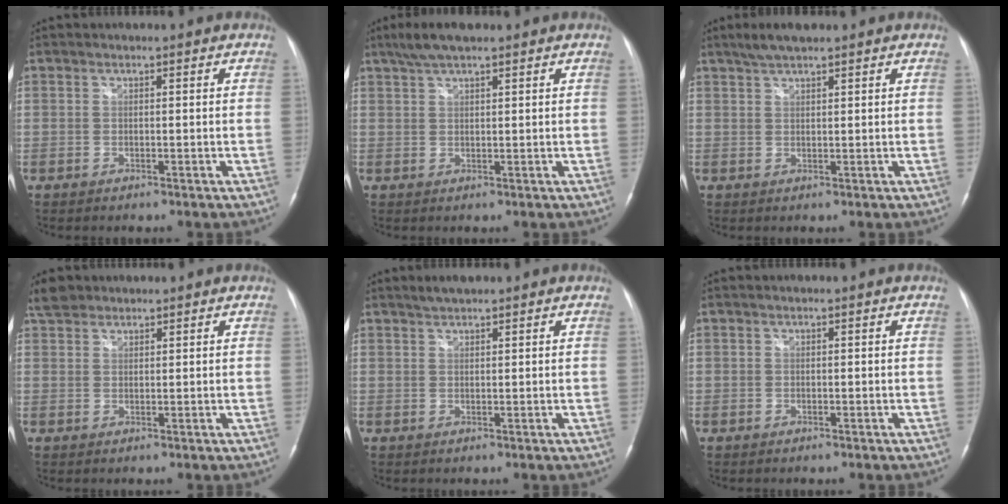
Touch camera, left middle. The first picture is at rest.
{"total": 4.9, "force": [3.8, 0.9, 3.1], "torque": [-0.067, 0.017, 0.072]}
{"total": 3.7, "force": [3.0, 0.5, 2.1], "torque": [-0.049, 0.009, 0.059]}
{"total": 3.3, "force": [2.7, 1.7, 0.7], "torque": [-0.024, 0.015, 0.053]}
{"total": 2.0, "force": [1.8, 0.3, 0.9], "torque": [-0.021, 0.006, 0.035]}
{"total": 0.0}